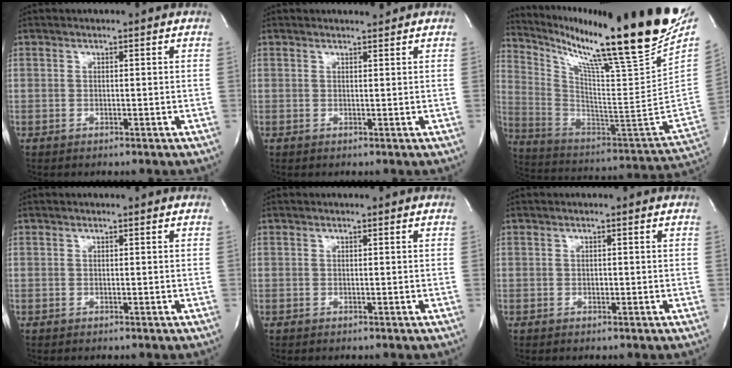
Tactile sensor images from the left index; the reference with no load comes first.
{"total": 0.5, "force": [0.5, -0.1, -0.1], "torque": [-0.006, -0.009, 0.009]}
{"total": 28.0, "force": [20.8, -0.3, 18.8], "torque": [-0.319, -0.075, 0.319]}
{"total": 0.0}
{"total": 0.0}
{"total": 0.6, "force": [-0.5, 0.3, 0.3], "torque": [-0.003, -0.002, -0.008]}